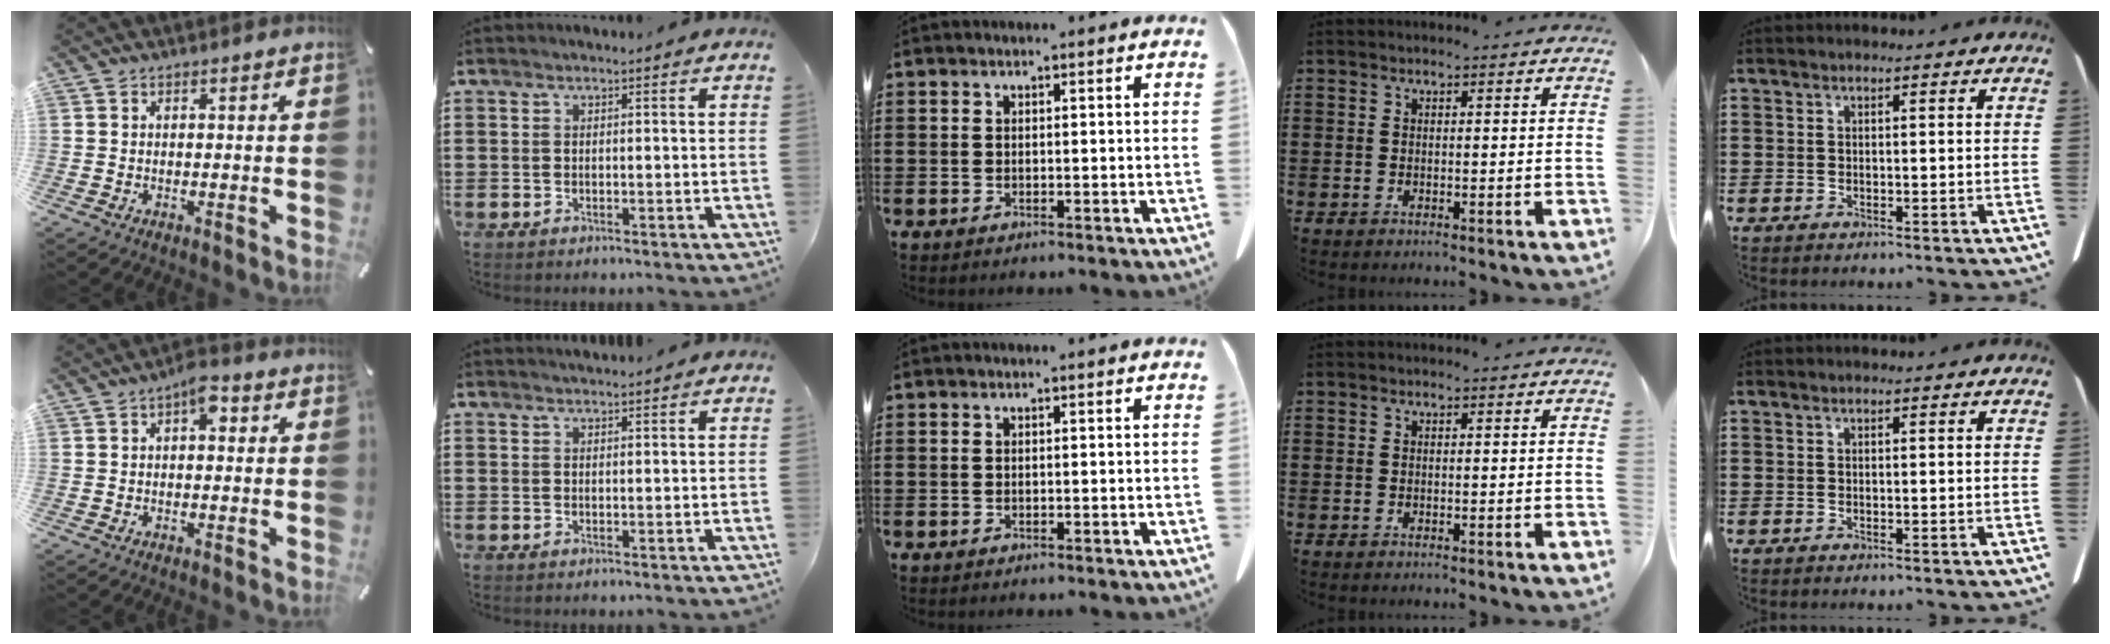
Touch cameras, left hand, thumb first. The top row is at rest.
{"thumb": {"total": 4.4, "force": [0.9, 2.3, 3.6], "torque": [-0.052, 0.005, 0.008]}, "index": {"total": 1.0, "force": [1.0, 0.0, 0.1], "torque": [-0.003, -0.001, 0.021]}}